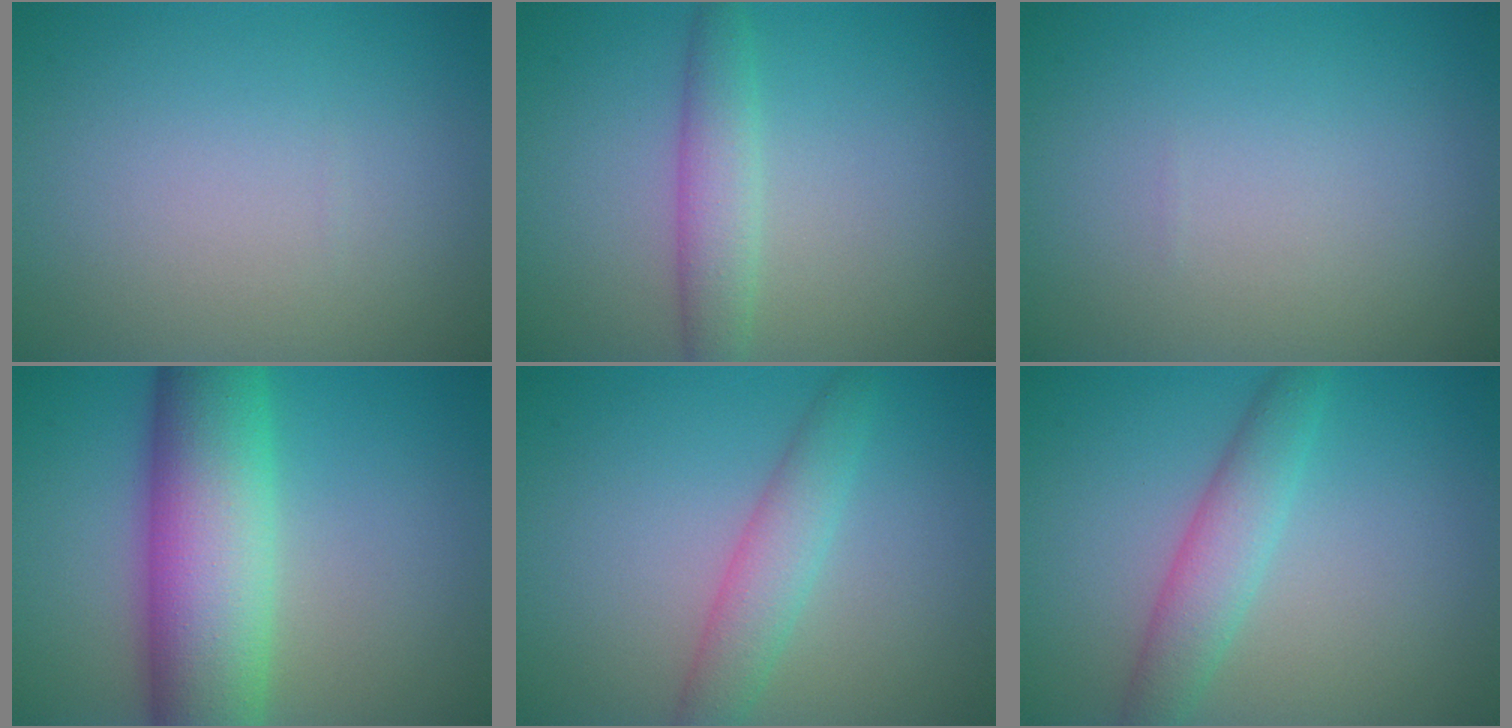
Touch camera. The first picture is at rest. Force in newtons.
{"total": 2.4, "press": 2.4, "slide": 0.2}
{"total": 0.0}
{"total": 11.6, "press": 11.6, "slide": 0.5}
{"total": 3.2, "press": 3.2, "slide": 0.0}
{"total": 3.5, "press": 3.5, "slide": 0.1}